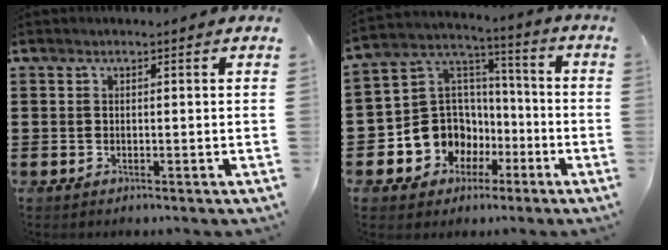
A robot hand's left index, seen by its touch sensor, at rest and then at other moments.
{"total": 10.2, "force": [-4.2, 9.0, 2.0], "torque": [-0.079, 0.005, -0.071]}